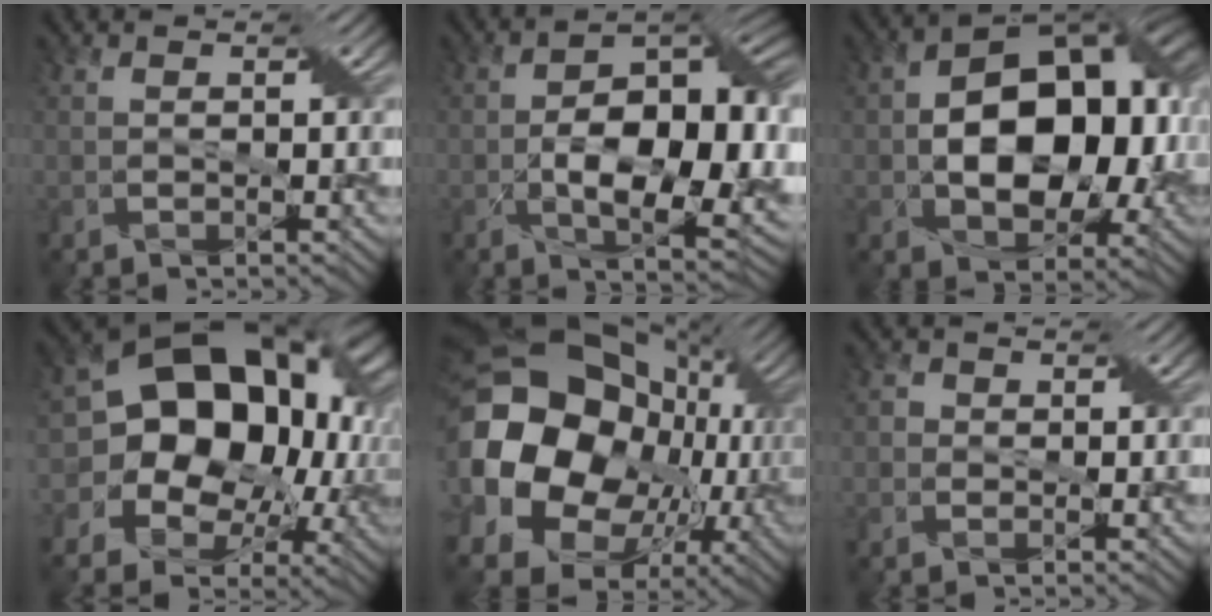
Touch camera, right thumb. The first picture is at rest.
{"total": 14.1, "force": [-1.6, 7.3, 11.9], "torque": [-0.171, 0.000, -0.022]}
{"total": 16.2, "force": [-0.2, 10.5, 12.4], "torque": [-0.163, 0.006, 0.006]}
{"total": 19.5, "force": [1.5, 14.8, 12.6], "torque": [-0.219, -0.024, 0.041]}
{"total": 23.0, "force": [-0.9, 18.3, 14.0], "torque": [-0.303, -0.036, -0.008]}
{"total": 1.4, "force": [-0.1, 1.4, 0.2], "torque": [-0.002, 0.002, -0.006]}